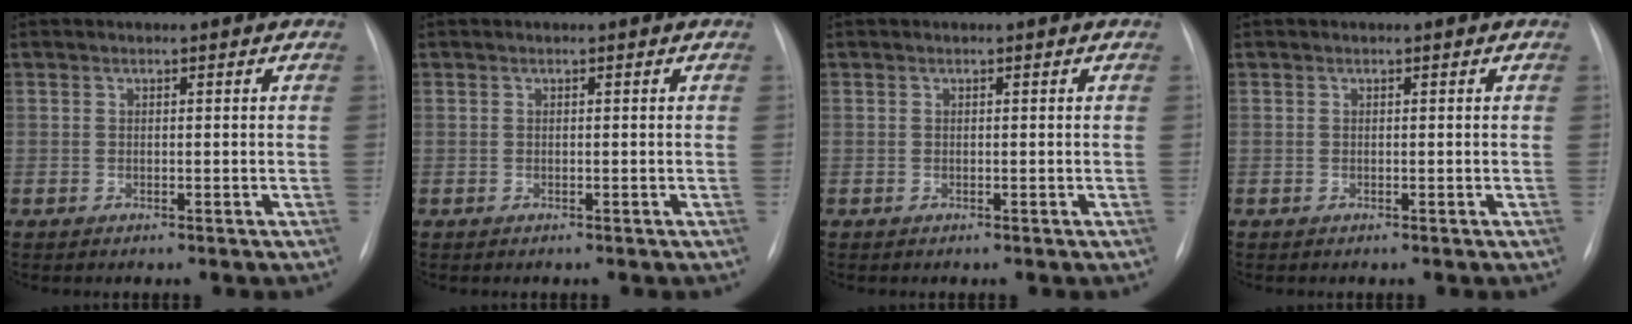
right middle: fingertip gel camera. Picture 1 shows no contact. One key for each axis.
{"total": 0.0}
{"total": 0.0}
{"total": 0.0}